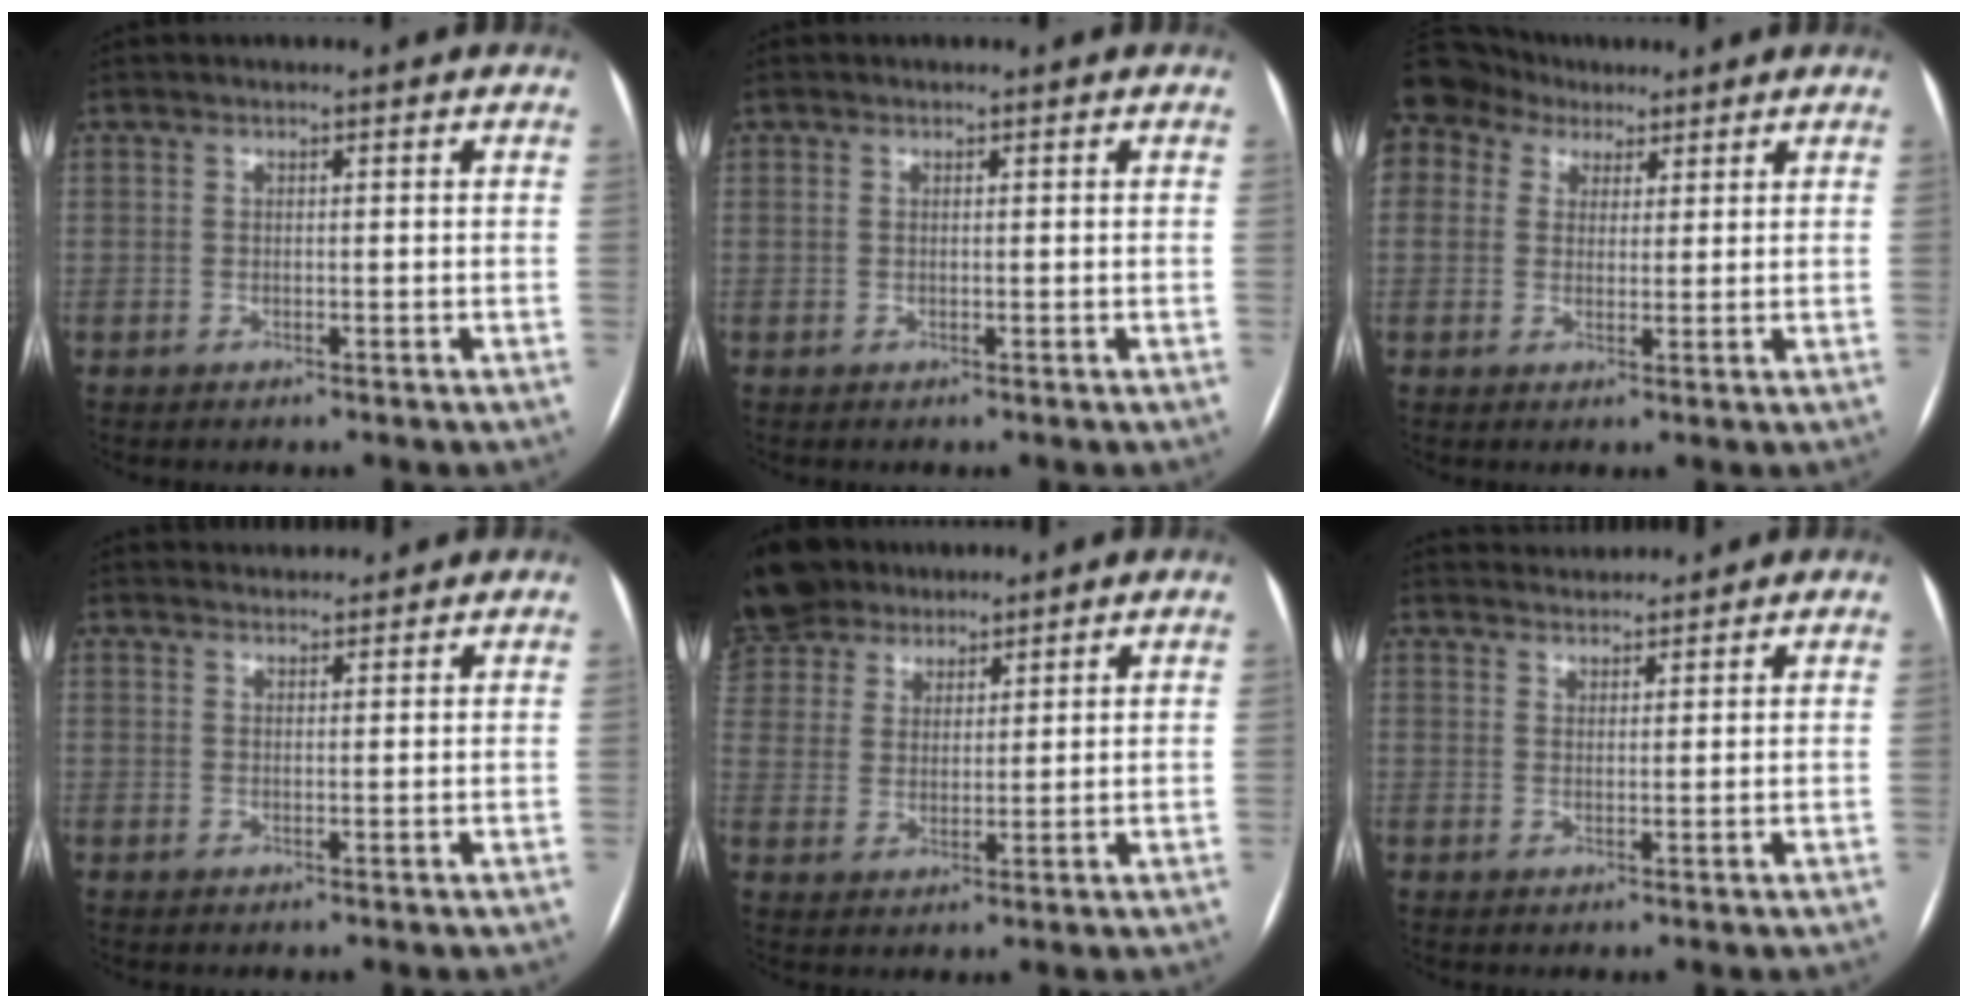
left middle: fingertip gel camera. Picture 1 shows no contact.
{"total": 0.6, "force": [0.3, 0.4, 0.3], "torque": [-0.011, 0.010, 0.007]}
{"total": 12.8, "force": [7.8, 9.4, 3.9], "torque": [-0.115, 0.064, 0.149]}
{"total": 4.0, "force": [4.0, 0.7, 0.3], "torque": [-0.008, 0.025, 0.059]}
{"total": 14.8, "force": [11.6, 7.9, 4.7], "torque": [-0.127, 0.052, 0.219]}
{"total": 4.5, "force": [4.5, 0.8, 0.2], "torque": [-0.007, 0.025, 0.071]}